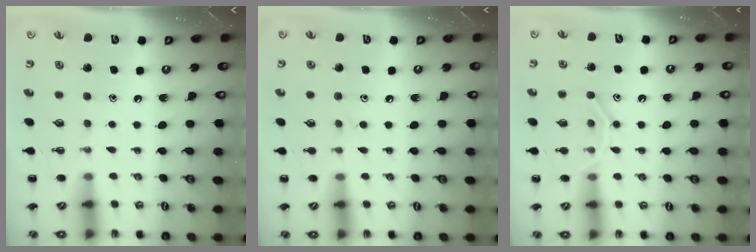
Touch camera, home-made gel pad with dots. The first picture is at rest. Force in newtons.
{"total": 6.4, "press": 6.0, "slide": 2.3}
{"total": 11.0, "press": 10.9, "slide": 1.5}